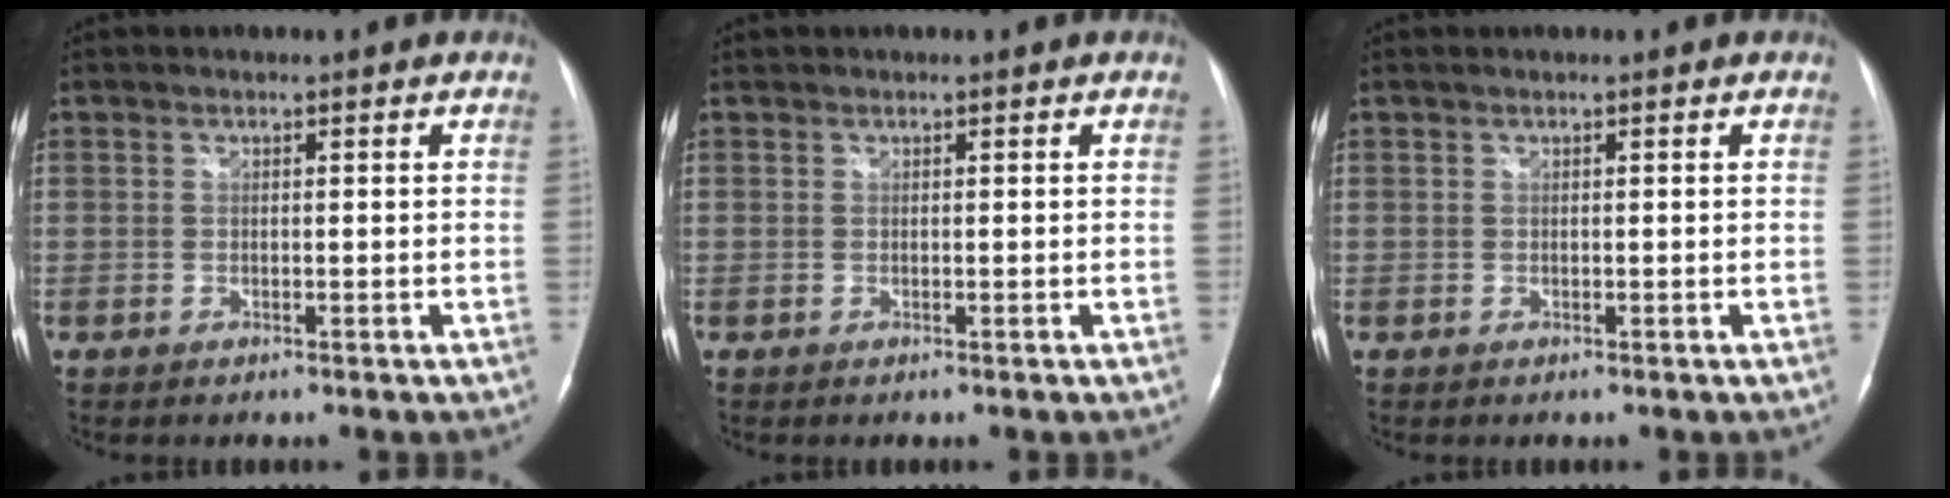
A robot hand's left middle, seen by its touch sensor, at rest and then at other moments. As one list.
[{"total": 0.0}, {"total": 0.0}]